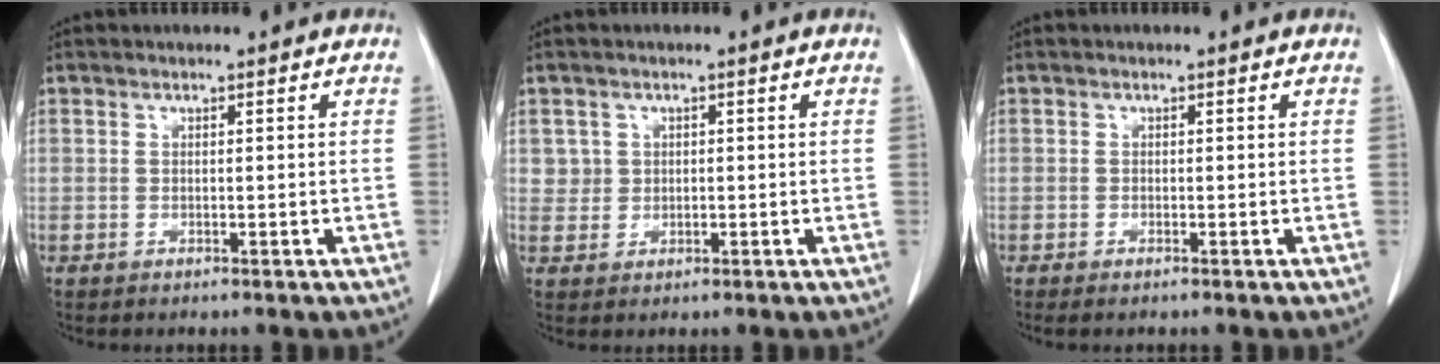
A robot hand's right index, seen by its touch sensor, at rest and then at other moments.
{"total": 2.3, "force": [0.7, 2.2, 0.0], "torque": [0.012, 0.002, 0.009]}
{"total": 0.6, "force": [-0.5, 0.0, 0.4], "torque": [-0.009, -0.003, -0.006]}